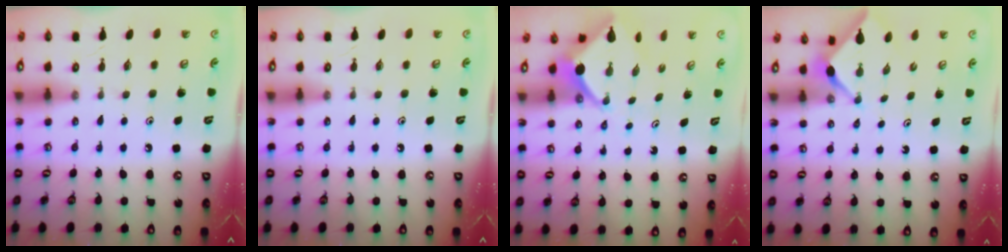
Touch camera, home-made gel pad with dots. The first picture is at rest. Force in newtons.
{"total": 0.0}
{"total": 6.0, "press": 6.0, "slide": 0.6}
{"total": 2.9, "press": 2.9, "slide": 0.3}